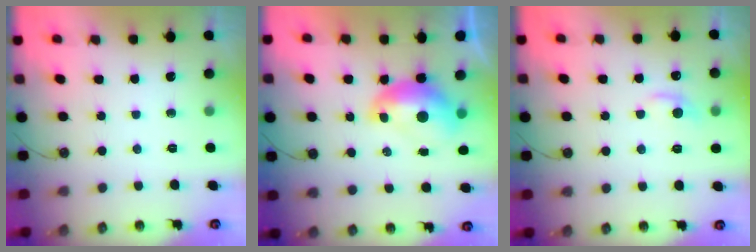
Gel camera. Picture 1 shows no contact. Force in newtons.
{"total": 2.5, "press": 2.4, "slide": 0.7}
{"total": 0.9, "press": 0.5, "slide": 0.7}